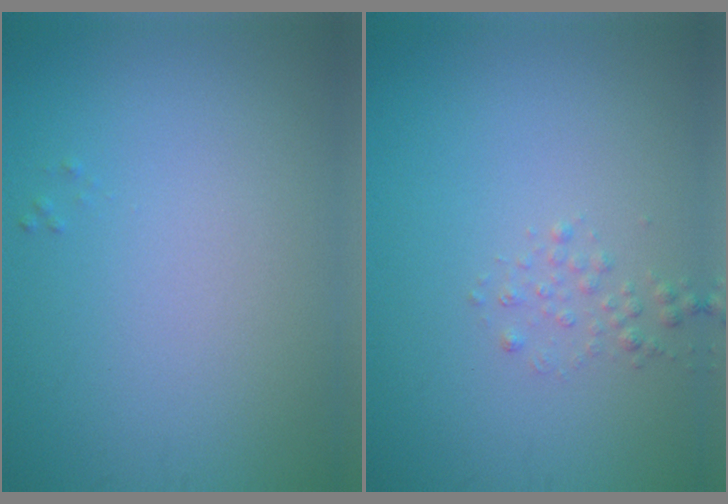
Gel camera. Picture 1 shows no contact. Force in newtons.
{"total": 0.9, "press": 0.9, "slide": 0.1}